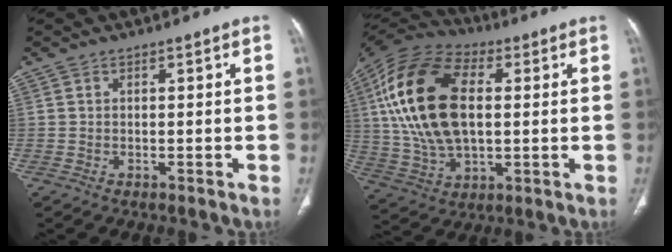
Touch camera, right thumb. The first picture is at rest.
{"total": 23.1, "force": [3.5, 13.0, 18.8], "torque": [-0.373, 0.006, 0.060]}